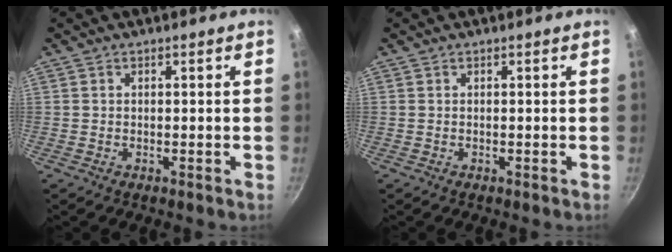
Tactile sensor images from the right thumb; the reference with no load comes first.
{"total": 0.0}